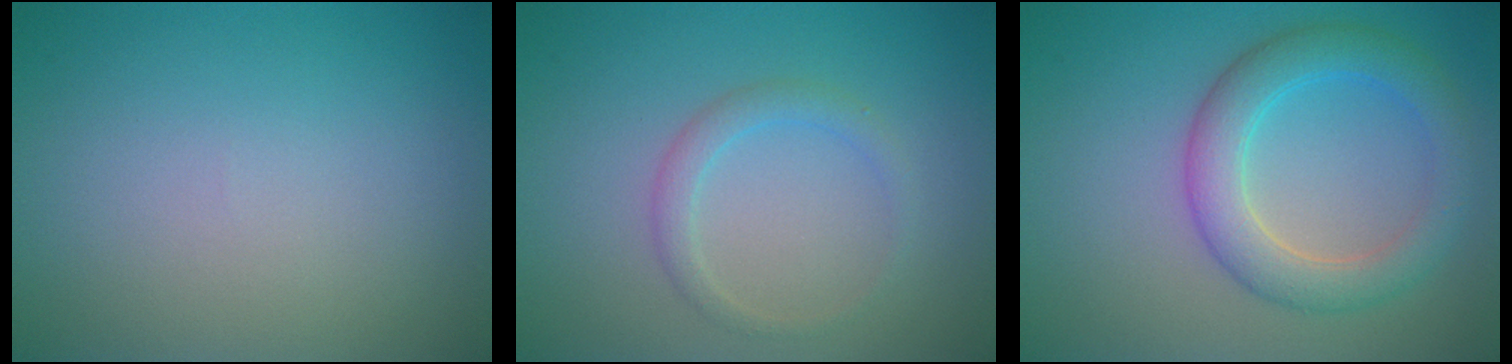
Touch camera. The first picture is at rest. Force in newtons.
{"total": 1.6, "press": 1.6, "slide": 0.1}
{"total": 4.7, "press": 4.7, "slide": 0.2}